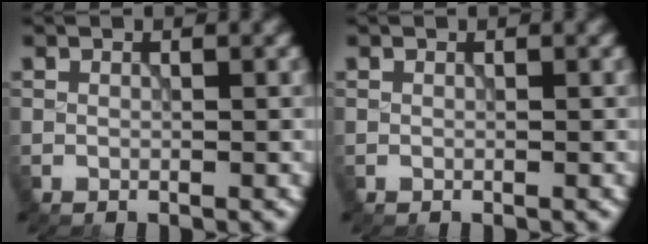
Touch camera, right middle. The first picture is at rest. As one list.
[{"total": 0.0}]